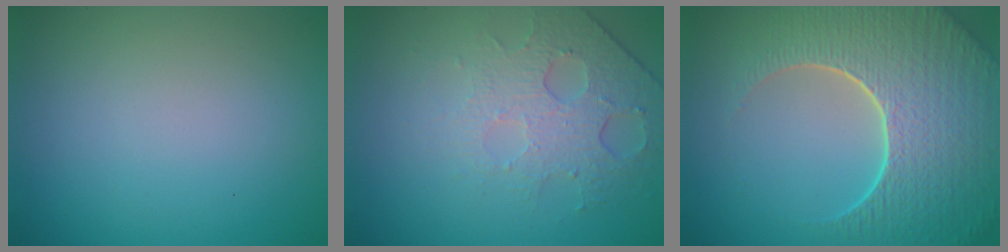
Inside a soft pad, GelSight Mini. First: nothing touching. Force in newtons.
{"total": 4.8, "press": 3.2, "slide": 3.6}
{"total": 9.3, "press": 6.6, "slide": 6.5}